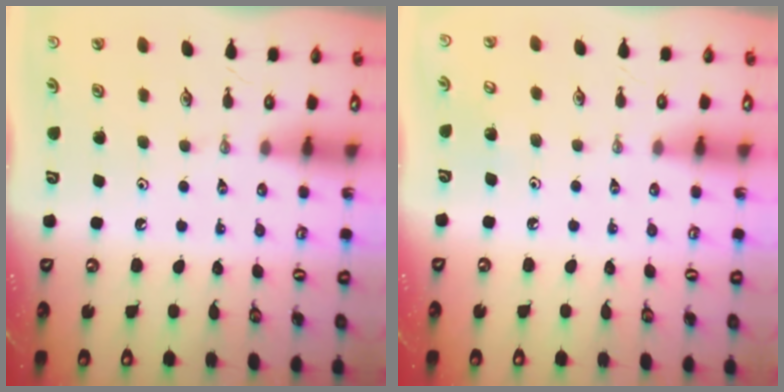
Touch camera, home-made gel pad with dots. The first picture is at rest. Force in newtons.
{"total": 3.8, "press": 3.7, "slide": 0.4}